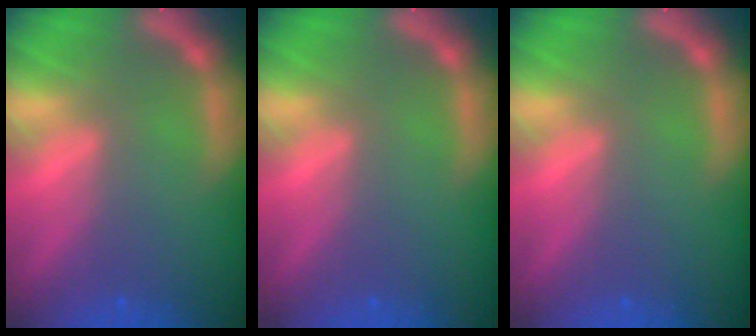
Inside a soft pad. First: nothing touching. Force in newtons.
{"total": 0.0}
{"total": 0.0}